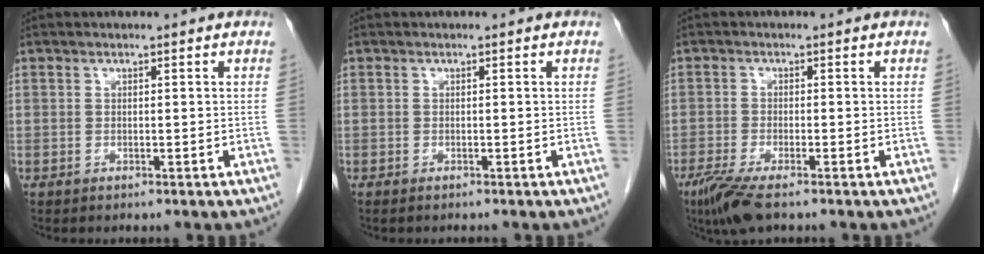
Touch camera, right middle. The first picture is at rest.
{"total": 1.1, "force": [-1.0, 0.2, 0.4], "torque": [-0.008, -0.002, -0.013]}
{"total": 5.6, "force": [-3.9, 0.7, 3.9], "torque": [-0.077, -0.016, -0.071]}